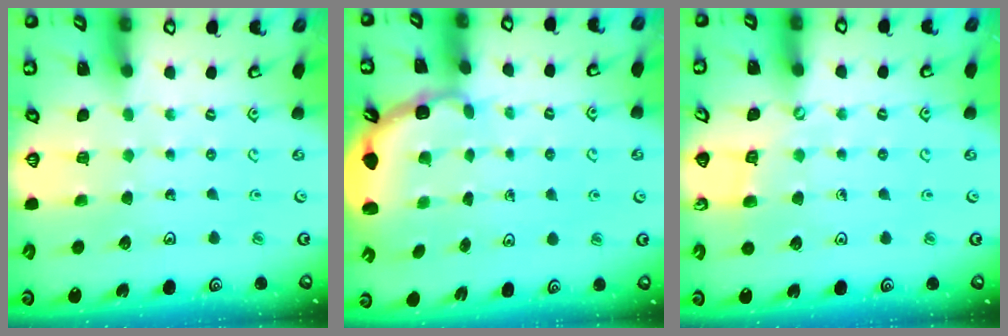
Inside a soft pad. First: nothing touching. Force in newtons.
{"total": 3.2, "press": 2.5, "slide": 2.0}
{"total": 3.8, "press": 3.8, "slide": 0.6}